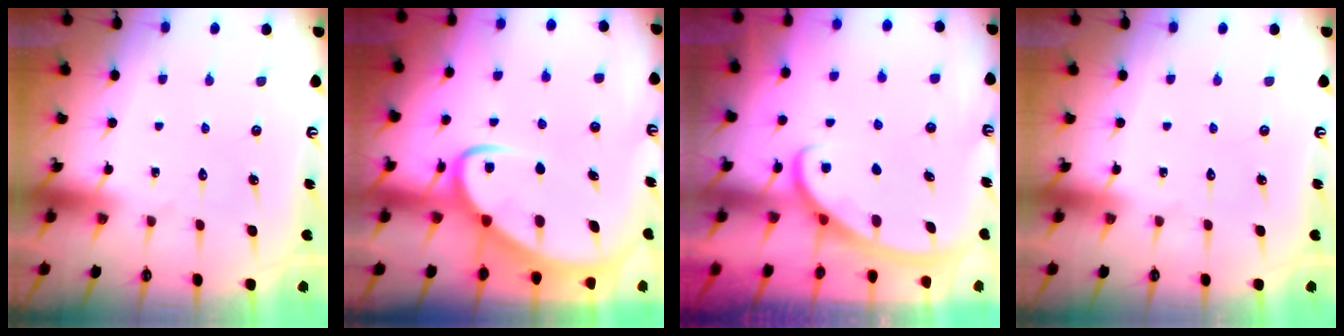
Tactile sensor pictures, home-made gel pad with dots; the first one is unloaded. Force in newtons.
{"total": 6.3, "press": 6.2, "slide": 0.8}
{"total": 2.8, "press": 2.8, "slide": 0.4}
{"total": 0.0}